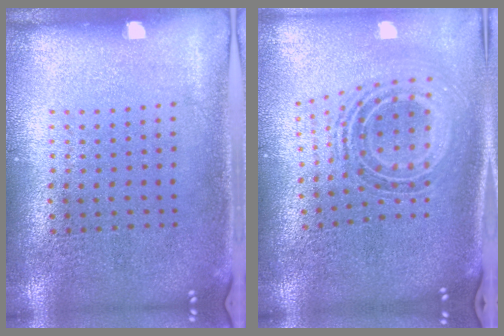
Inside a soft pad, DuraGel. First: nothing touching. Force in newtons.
{"total": 1.3, "press": 1.1, "slide": 0.8}